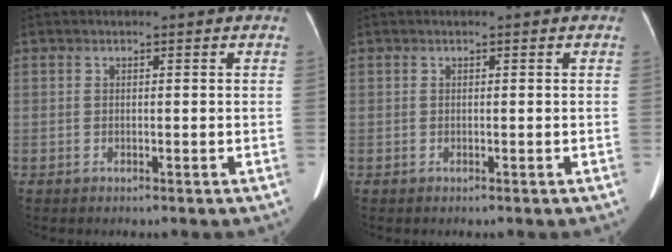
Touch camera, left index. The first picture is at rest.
{"total": 0.0}